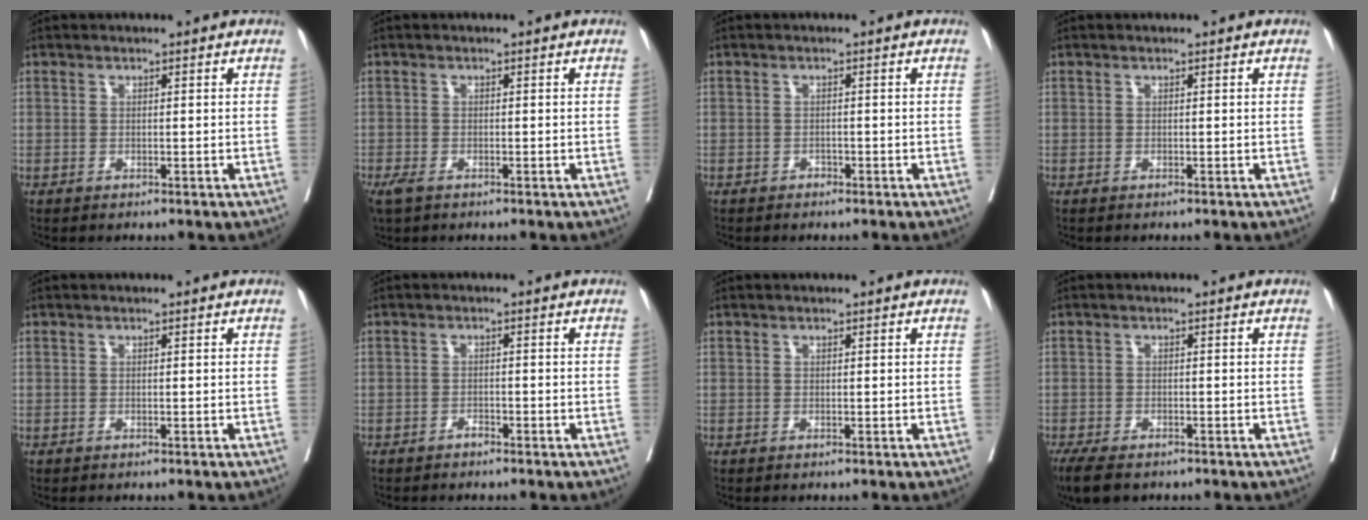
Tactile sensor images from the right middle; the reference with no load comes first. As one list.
[{"total": 2.7, "force": [-1.8, 1.2, 1.6], "torque": [-0.038, -0.007, -0.029]}, {"total": 0.7, "force": [-0.6, 0.3, 0.1], "torque": [-0.008, -0.001, -0.011]}, {"total": 0.0}, {"total": 0.0}, {"total": 0.9, "force": [-0.9, 0.2, 0.3], "torque": [-0.010, -0.001, -0.014]}, {"total": 0.0}, {"total": 5.7, "force": [-4.4, 2.1, 3.0], "torque": [-0.050, -0.012, -0.069]}]